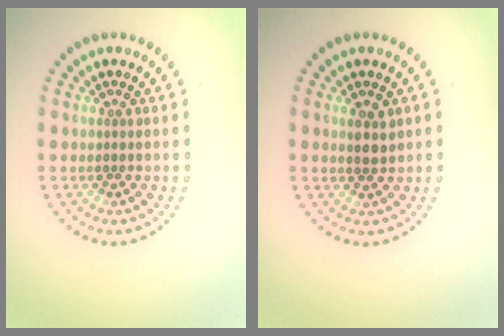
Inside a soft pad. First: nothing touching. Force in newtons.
{"total": 1.8, "press": 1.6, "slide": 0.8}